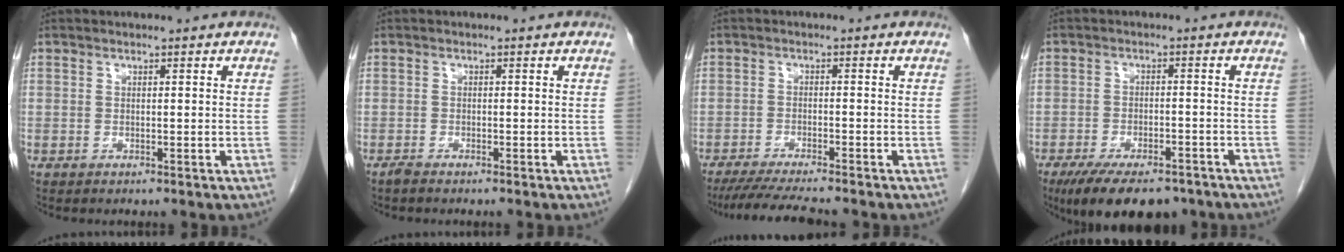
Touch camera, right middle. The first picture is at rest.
{"total": 0.9, "force": [-0.9, 0.0, 0.4], "torque": [-0.015, -0.002, -0.017]}
{"total": 8.1, "force": [-7.2, -0.1, 3.8], "torque": [-0.059, -0.024, -0.116]}
{"total": 12.1, "force": [-9.0, 4.6, 6.5], "torque": [-0.105, -0.009, -0.136]}